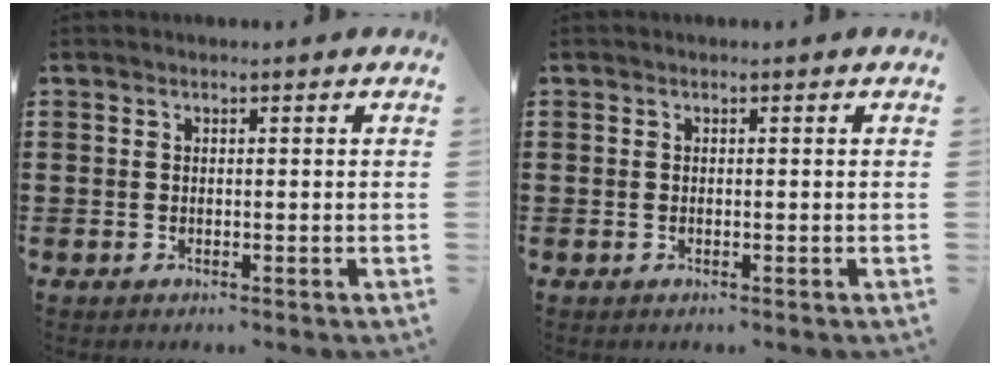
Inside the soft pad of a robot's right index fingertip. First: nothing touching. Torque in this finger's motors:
{"motor_torque": [0.78, 0.84, 0.04, 0.02]}